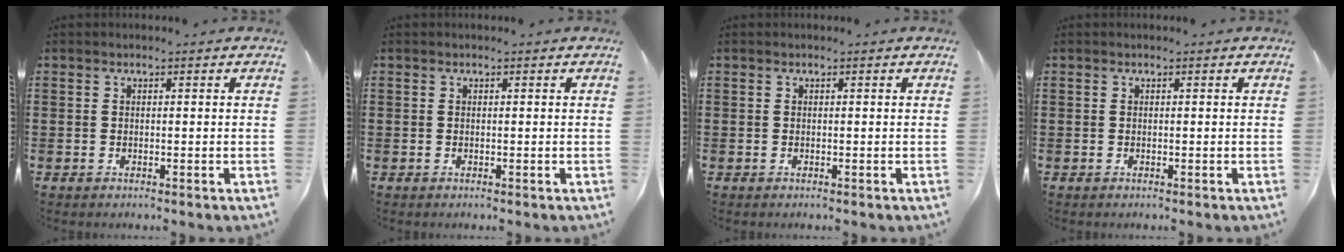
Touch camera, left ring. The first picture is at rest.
{"total": 0.0}
{"total": 0.0}
{"total": 0.0}